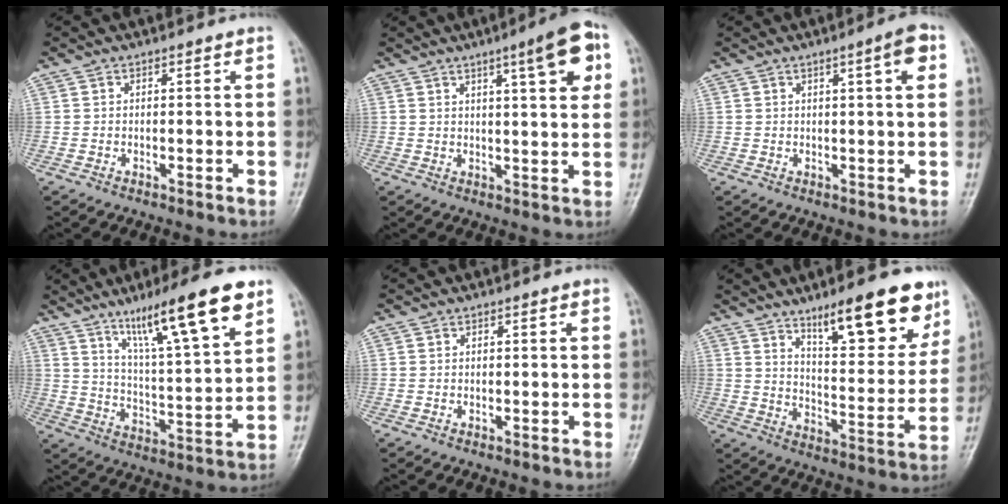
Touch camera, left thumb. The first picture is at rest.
{"total": 9.7, "force": [4.3, 1.8, 8.5], "torque": [-0.105, -0.009, 0.055]}
{"total": 4.3, "force": [1.7, 0.5, 3.9], "torque": [-0.054, -0.001, 0.024]}
{"total": 18.0, "force": [11.0, 2.6, 13.9], "torque": [-0.213, -0.047, 0.186]}
{"total": 0.0}
{"total": 17.5, "force": [11.5, 5.2, 12.2], "torque": [-0.127, -0.066, 0.177]}